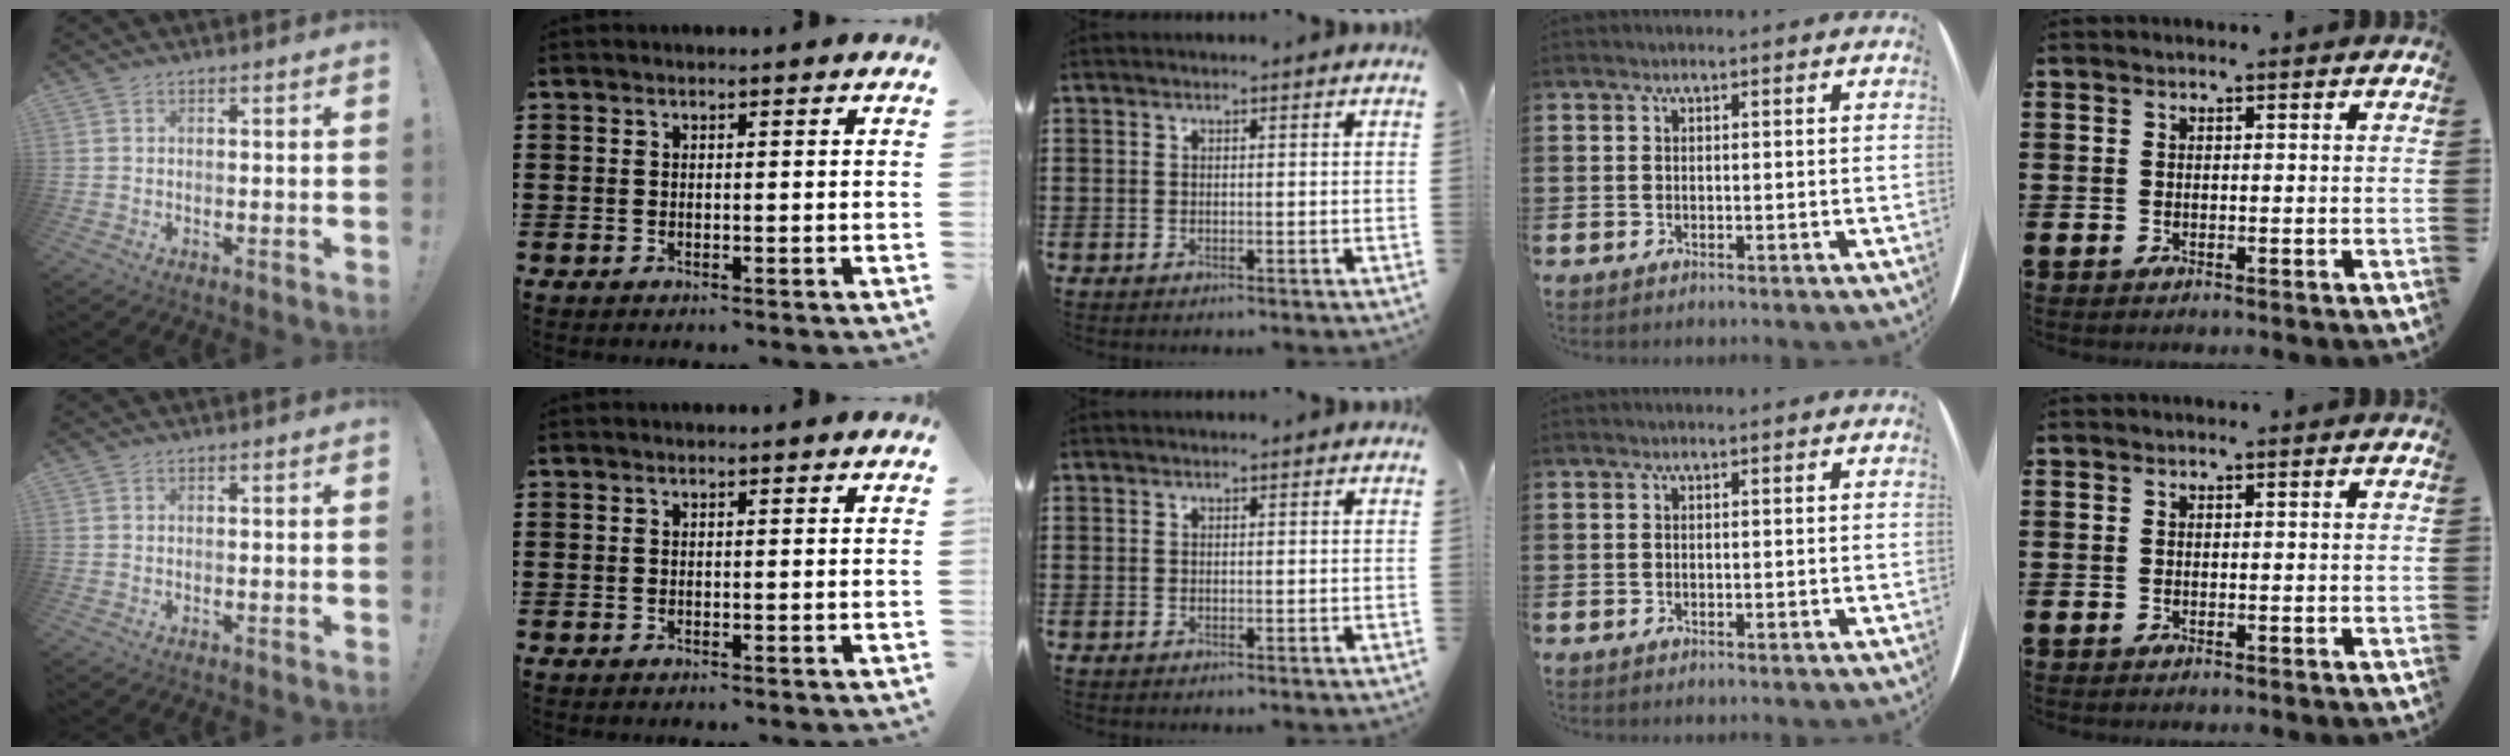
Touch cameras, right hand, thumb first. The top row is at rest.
{}